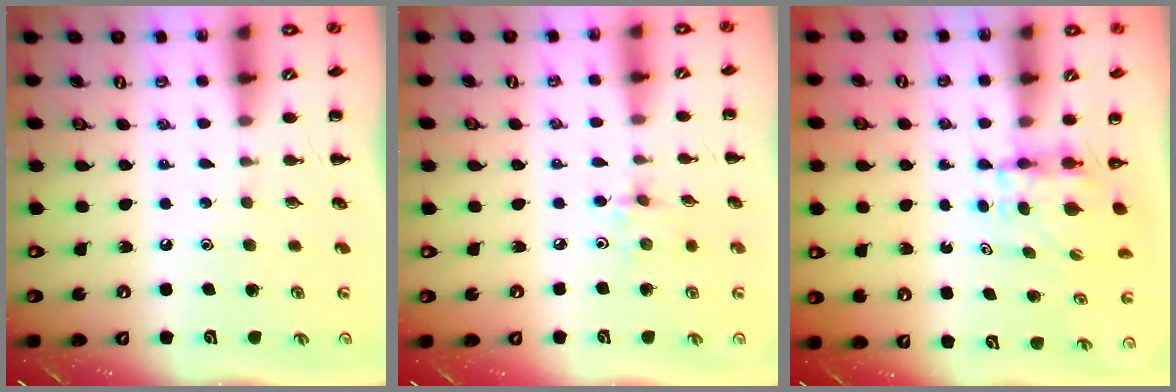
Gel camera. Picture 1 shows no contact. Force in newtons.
{"total": 3.0, "press": 2.8, "slide": 0.9}
{"total": 4.2, "press": 4.2, "slide": 0.1}